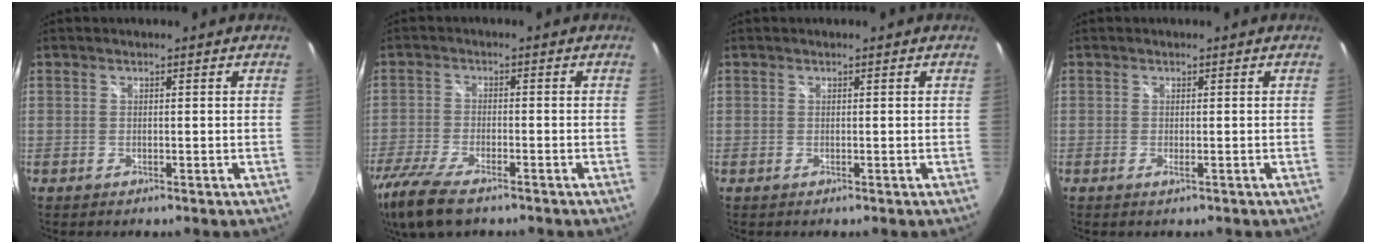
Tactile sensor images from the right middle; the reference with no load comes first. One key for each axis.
{"total": 13.6, "fx": -9.9, "fy": 4.3, "fz": 8.2, "tx": -0.198, "ty": -0.050, "tz": -0.183}
{"total": 0.0}
{"total": 0.8, "fx": -0.5, "fy": -0.1, "fz": 0.7, "tx": -0.010, "ty": 0.003, "tz": -0.007}